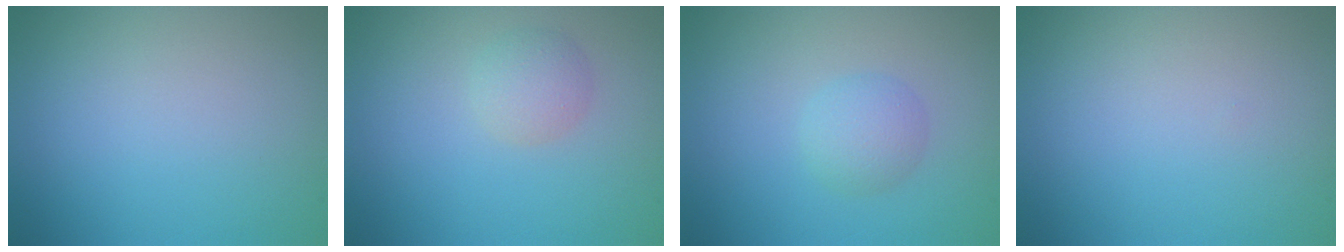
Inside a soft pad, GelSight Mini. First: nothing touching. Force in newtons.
{"total": 1.8, "press": 1.8, "slide": 0.1}
{"total": 2.0, "press": 2.0, "slide": 0.0}
{"total": 0.0}